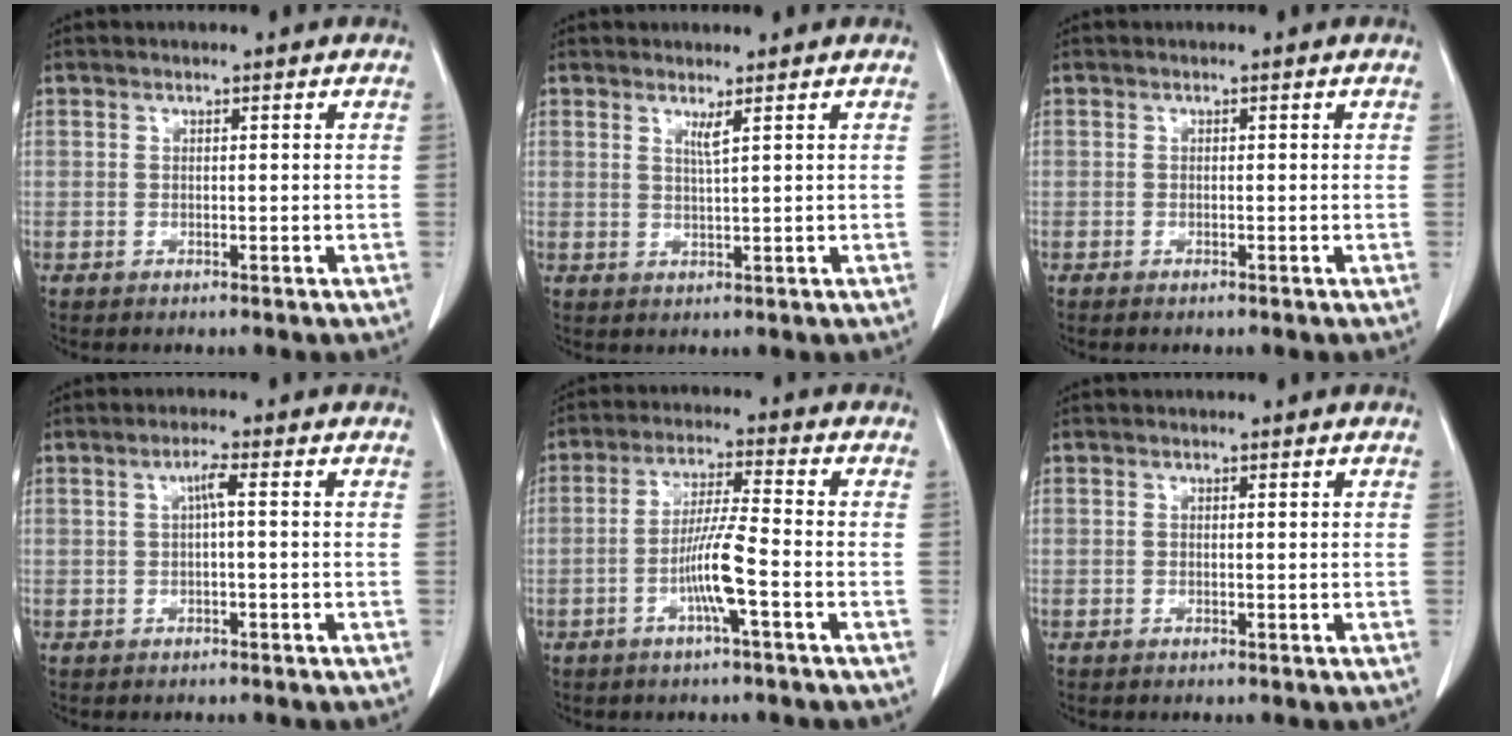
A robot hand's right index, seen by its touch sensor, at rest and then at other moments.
{"total": 1.6, "force": [1.0, -0.4, 1.1], "torque": [-0.025, -0.012, 0.020]}
{"total": 0.6, "force": [-0.5, 0.1, 0.3], "torque": [-0.009, -0.002, -0.006]}
{"total": 2.0, "force": [0.2, 0.1, 2.0], "torque": [-0.036, 0.004, 0.003]}
{"total": 7.0, "force": [-2.5, -0.3, 6.6], "torque": [-0.131, 0.001, -0.048]}
{"total": 0.0}